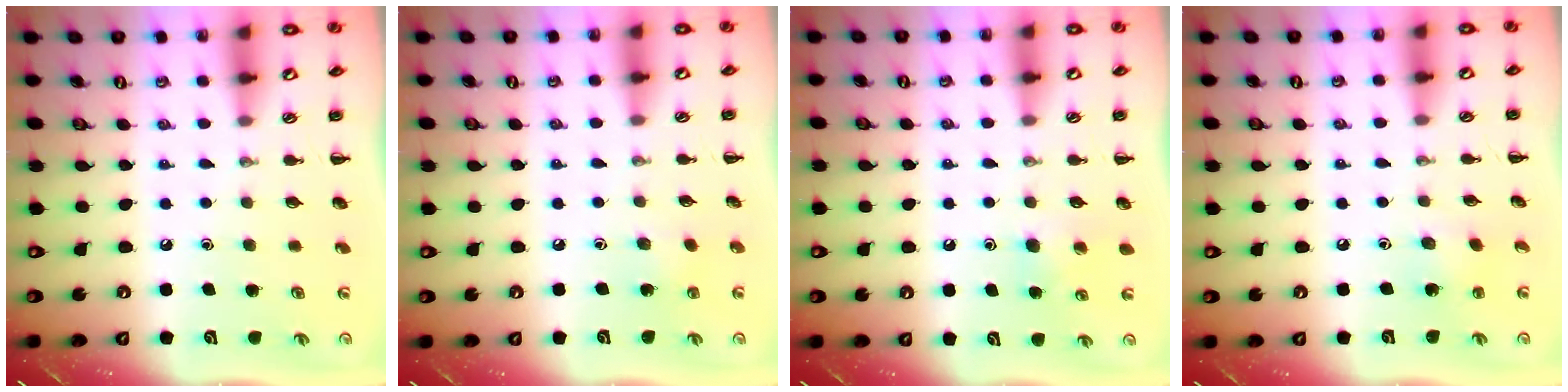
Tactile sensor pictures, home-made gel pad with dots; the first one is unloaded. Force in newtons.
{"total": 3.9, "press": 3.7, "slide": 1.3}
{"total": 5.5, "press": 5.3, "slide": 1.6}
{"total": 2.1, "press": 2.0, "slide": 0.6}